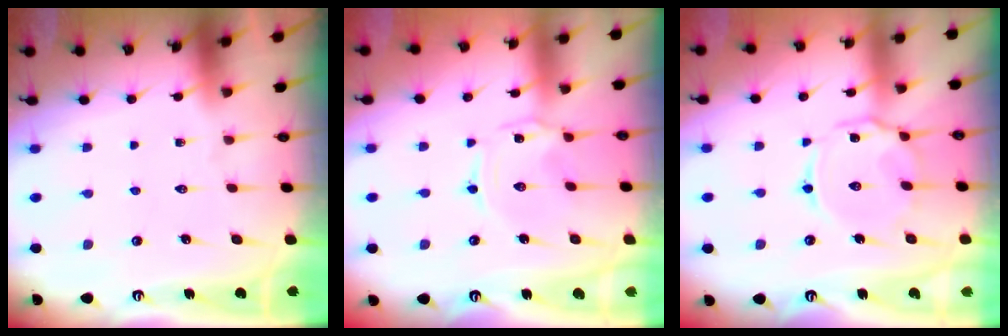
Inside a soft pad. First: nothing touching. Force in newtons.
{"total": 1.2, "press": 1.2, "slide": 0.2}
{"total": 8.3, "press": 8.3, "slide": 0.4}